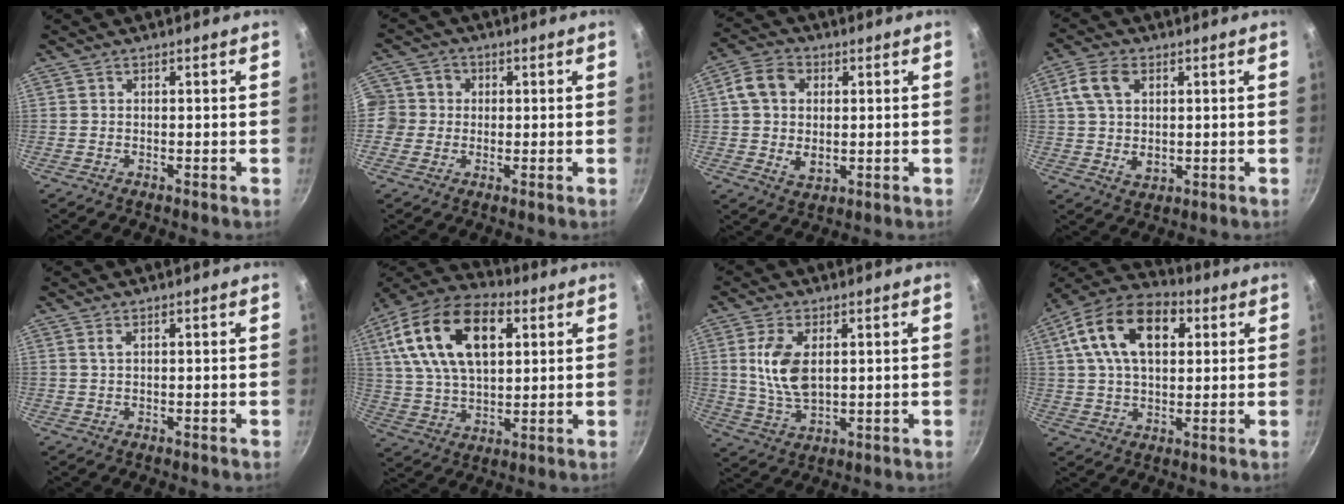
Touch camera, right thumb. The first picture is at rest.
{"total": 7.2, "force": [0.4, 7.0, 1.6], "torque": [-0.013, 0.017, 0.003]}
{"total": 10.2, "force": [1.5, 7.5, 6.9], "torque": [-0.105, 0.002, 0.027]}
{"total": 9.1, "force": [2.2, 6.0, 6.5], "torque": [-0.119, -0.001, 0.046]}
{"total": 0.9, "force": [0.5, 0.3, 0.7], "torque": [-0.016, 0.004, 0.011]}
{"total": 22.0, "force": [6.9, 12.5, 16.7], "torque": [-0.297, 0.005, 0.117]}
{"total": 9.3, "force": [1.9, 5.0, 7.6], "torque": [-0.151, -0.012, 0.044]}
{"total": 17.8, "force": [5.3, 10.7, 13.2], "torque": [-0.221, 0.013, 0.082]}